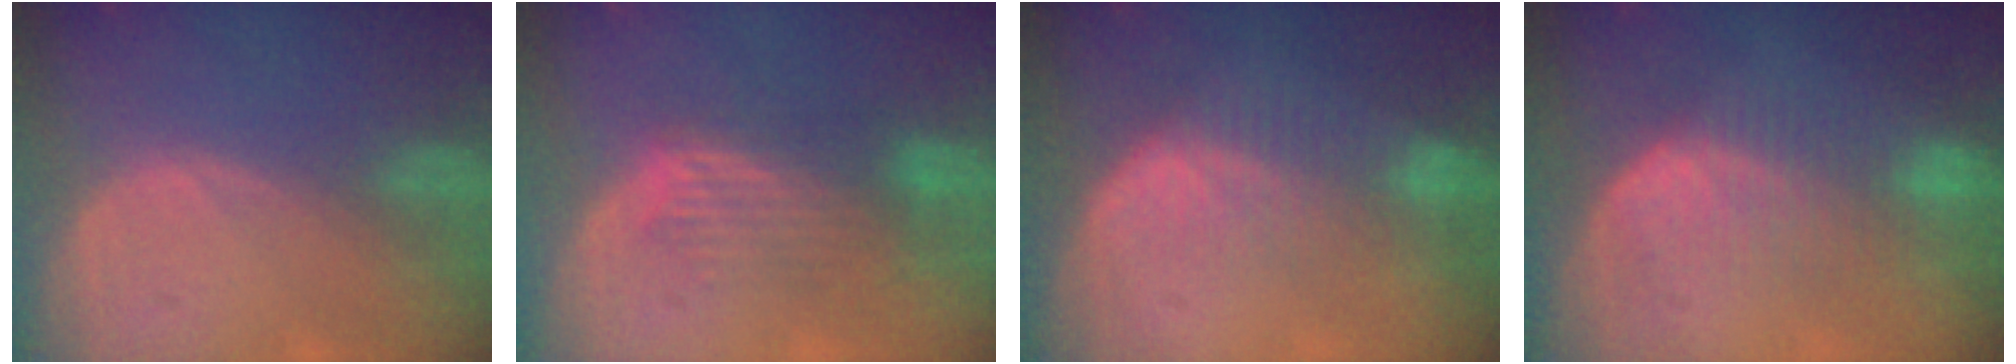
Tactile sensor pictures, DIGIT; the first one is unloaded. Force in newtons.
{"total": 6.0, "press": 6.0, "slide": 0.7}
{"total": 7.2, "press": 6.6, "slide": 2.9}
{"total": 7.3, "press": 7.1, "slide": 1.7}